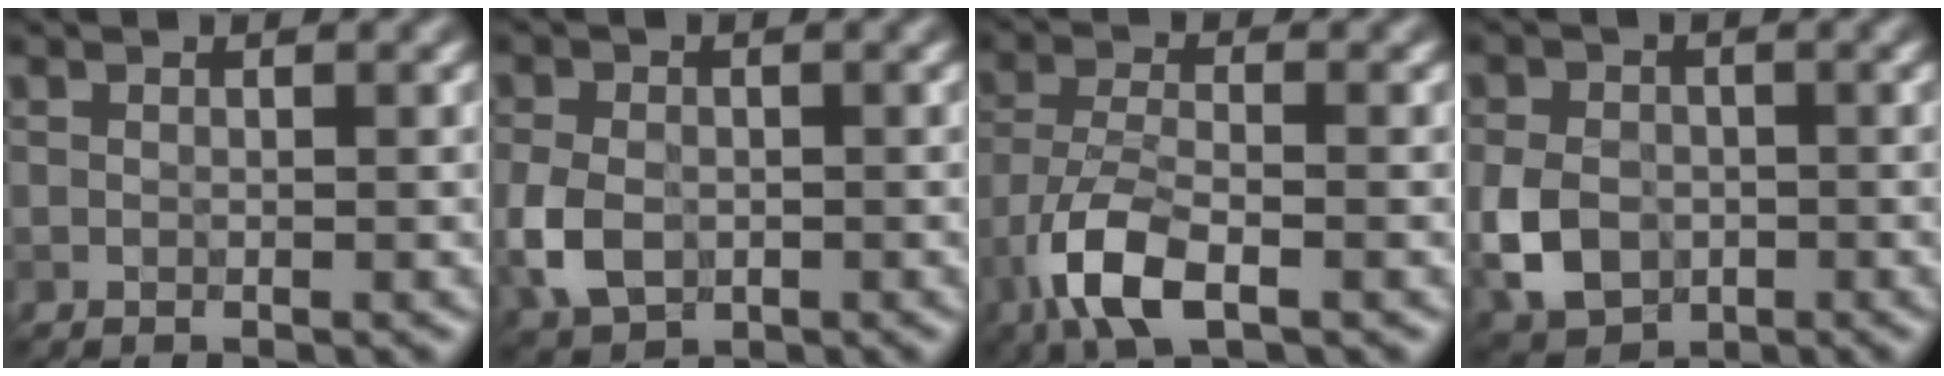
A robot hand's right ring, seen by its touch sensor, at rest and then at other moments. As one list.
[{"total": 4.3, "force": [-1.0, 3.2, 2.7], "torque": [-0.069, -0.007, -0.022]}, {"total": 6.0, "force": [-3.2, 2.2, 4.5], "torque": [-0.097, -0.004, -0.070]}, {"total": 5.2, "force": [-1.3, 4.1, 3.0], "torque": [-0.068, -0.006, -0.031]}]